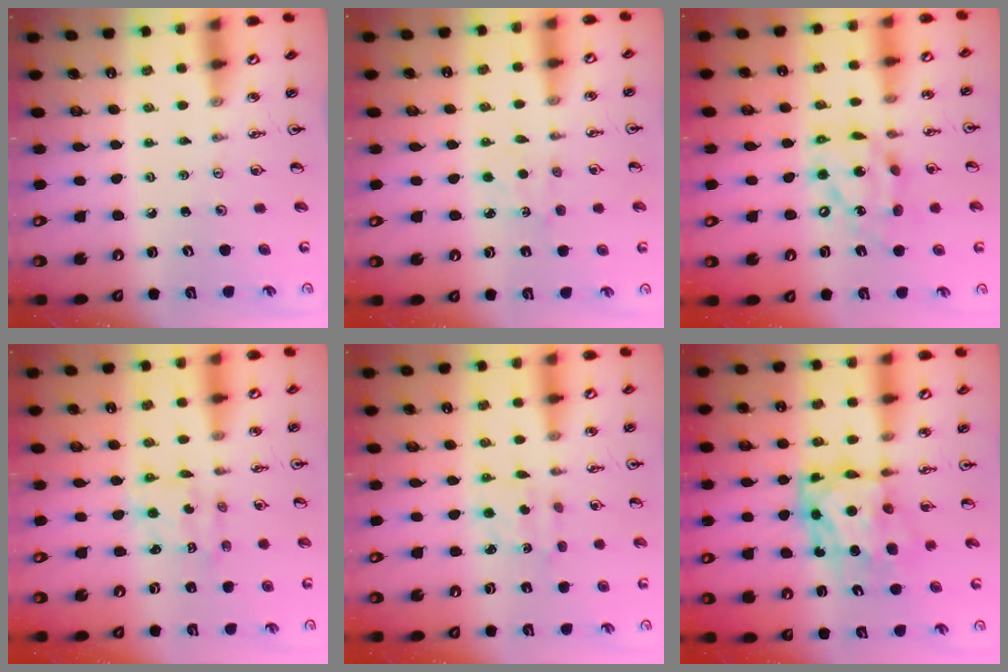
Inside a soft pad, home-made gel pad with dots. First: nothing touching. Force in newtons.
{"total": 4.2, "press": 4.1, "slide": 0.5}
{"total": 15.4, "press": 15.3, "slide": 1.8}
{"total": 2.8, "press": 2.8, "slide": 0.3}
{"total": 2.6, "press": 2.6, "slide": 0.6}
{"total": 9.7, "press": 9.6, "slide": 1.0}